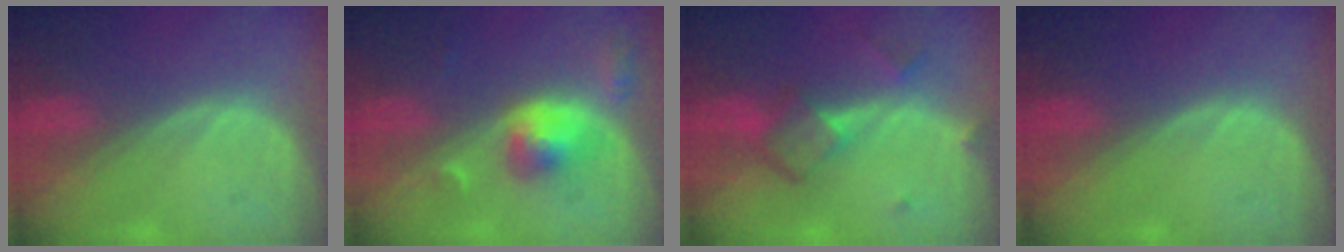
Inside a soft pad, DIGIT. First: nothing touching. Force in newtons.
{"total": 5.2, "press": 4.8, "slide": 2.0}
{"total": 6.0, "press": 5.2, "slide": 3.0}
{"total": 0.0}